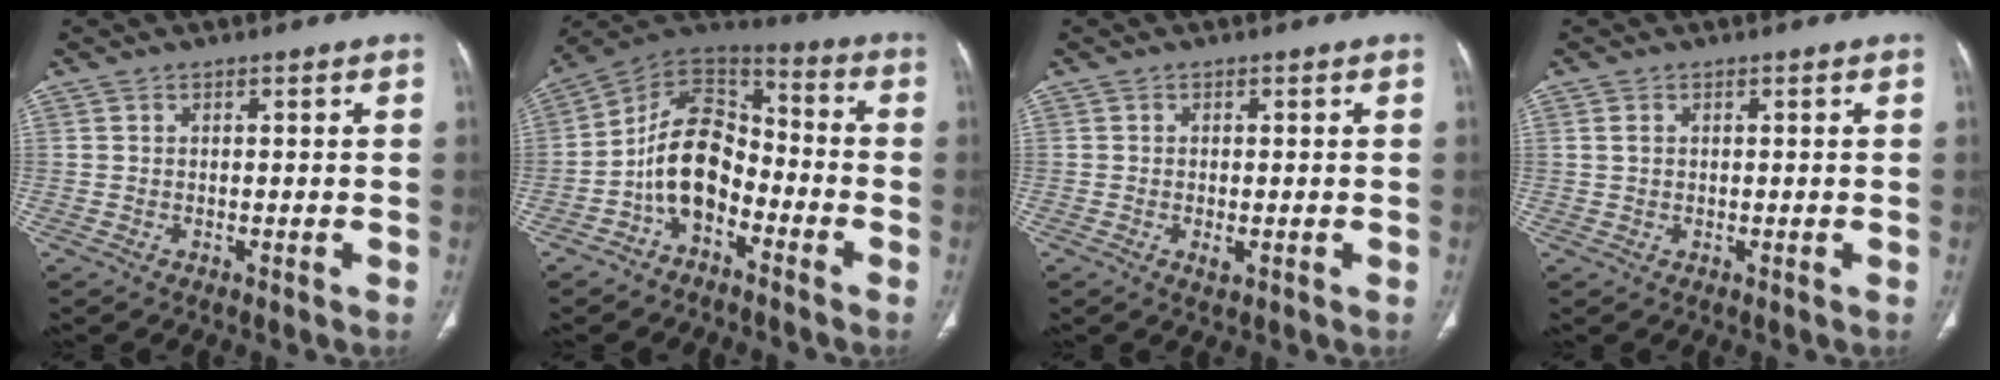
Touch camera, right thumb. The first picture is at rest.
{"total": 13.2, "force": [-4.9, 8.5, 8.9], "torque": [-0.135, 0.073, -0.098]}
{"total": 1.7, "force": [-0.5, 0.8, 1.4], "torque": [-0.028, -0.003, -0.007]}
{"total": 1.5, "force": [0.4, 1.1, 1.0], "torque": [-0.022, 0.001, 0.012]}